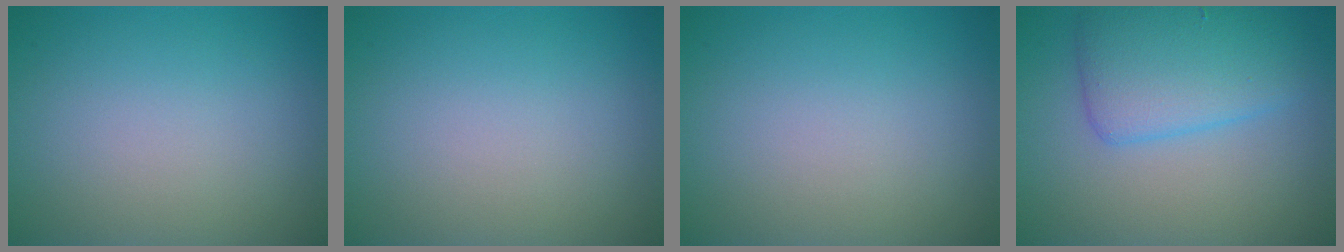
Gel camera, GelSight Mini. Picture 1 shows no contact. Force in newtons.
{"total": 0.0}
{"total": 0.0}
{"total": 5.1, "press": 5.1, "slide": 0.2}